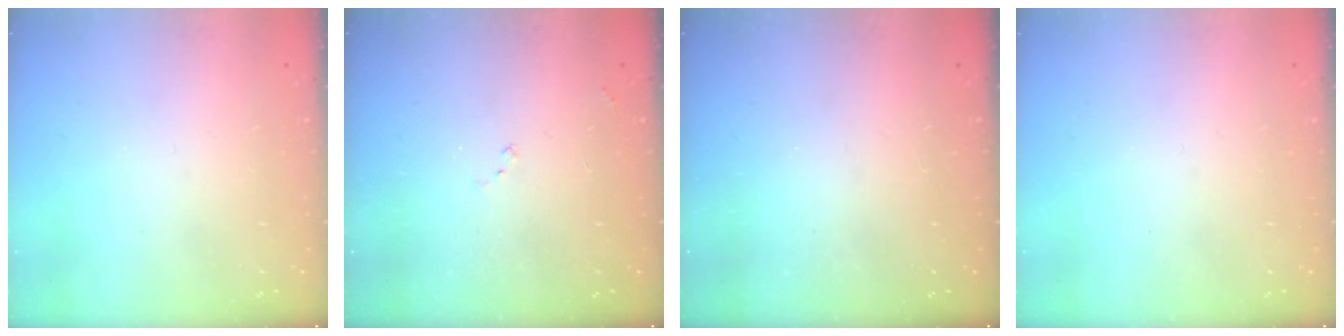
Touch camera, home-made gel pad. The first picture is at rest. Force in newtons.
{"total": 7.5, "press": 7.4, "slide": 0.7}
{"total": 0.6, "press": 0.5, "slide": 0.2}
{"total": 0.0}